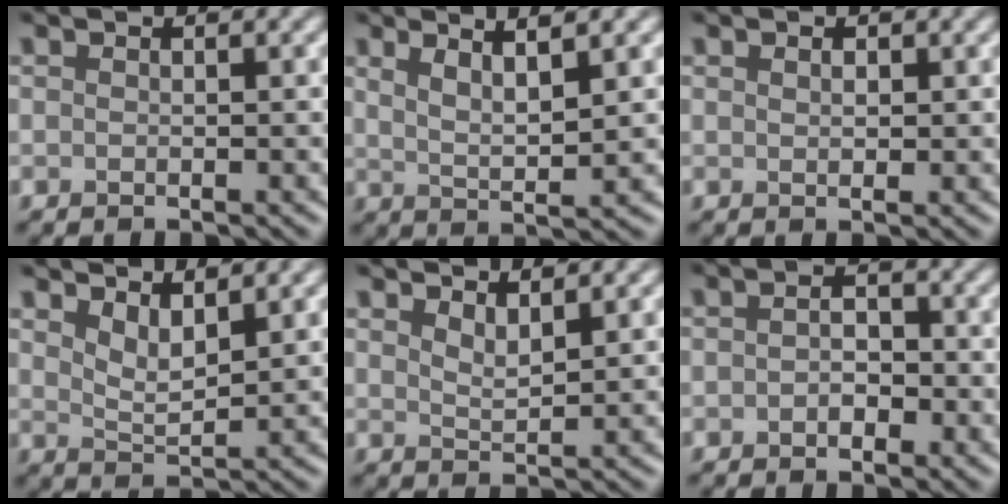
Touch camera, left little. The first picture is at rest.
{"total": 3.9, "force": [2.4, 0.7, 3.0], "torque": [-0.048, -0.001, 0.043]}
{"total": 1.0, "force": [0.4, 0.6, 0.7], "torque": [-0.012, 0.000, 0.008]}
{"total": 2.7, "force": [1.9, 0.8, 1.8], "torque": [-0.035, -0.011, 0.038]}
{"total": 2.1, "force": [1.8, 0.4, 1.1], "torque": [-0.018, -0.003, 0.032]}
{"total": 2.0, "force": [-0.5, 1.2, 1.5], "torque": [-0.025, 0.002, -0.013]}